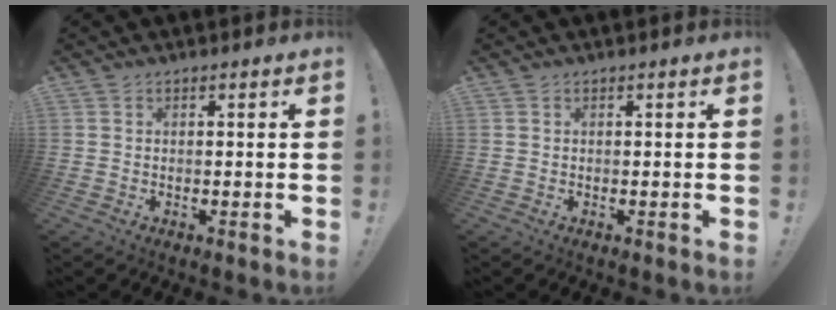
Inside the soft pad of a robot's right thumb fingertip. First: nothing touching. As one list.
[{"total": 0.0}]